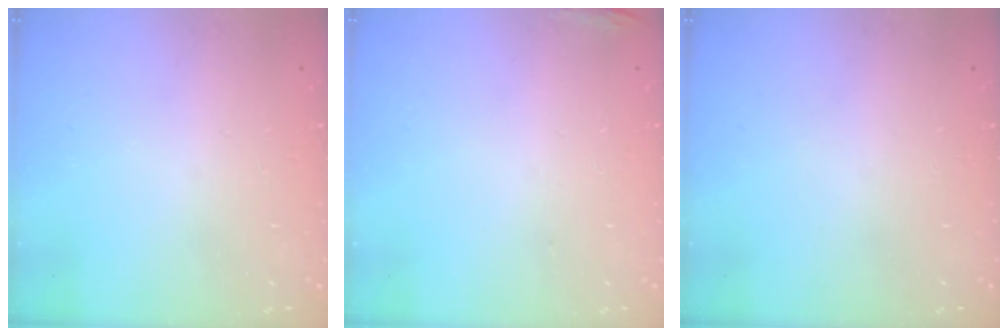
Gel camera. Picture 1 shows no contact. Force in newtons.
{"total": 6.3, "press": 5.9, "slide": 2.1}
{"total": 15.1, "press": 2.1, "slide": 14.9}